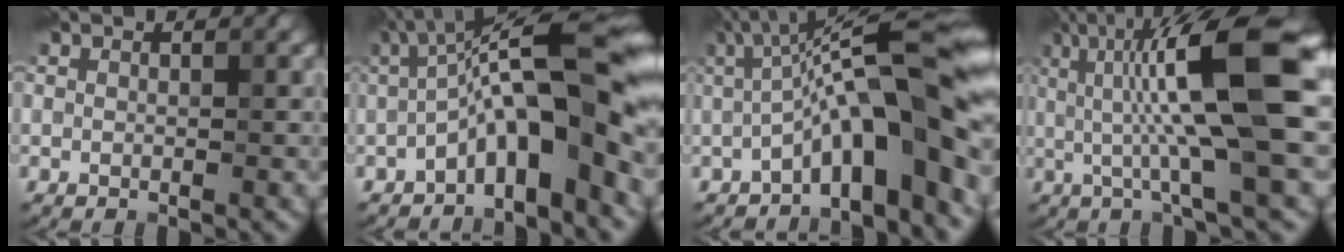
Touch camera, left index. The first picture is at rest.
{"total": 11.7, "force": [-2.3, 3.1, 11.1], "torque": [-0.176, 0.028, -0.048]}
{"total": 12.5, "force": [-1.2, 2.7, 12.1], "torque": [-0.175, 0.031, -0.026]}
{"total": 12.0, "force": [1.7, 2.3, 11.6], "torque": [-0.183, 0.017, 0.026]}